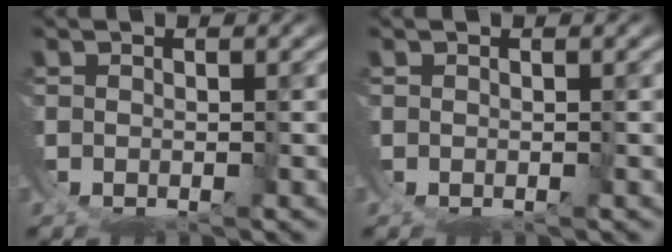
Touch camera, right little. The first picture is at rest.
{"total": 0.0}